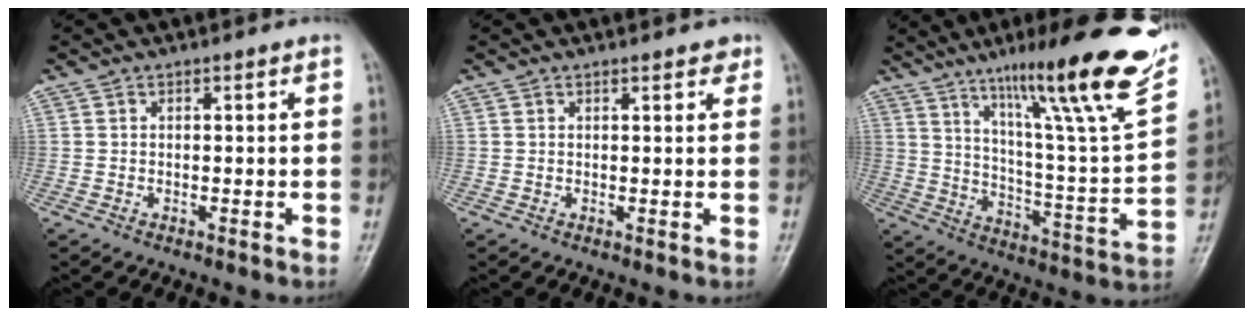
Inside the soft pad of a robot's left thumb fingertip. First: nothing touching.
{"total": 1.9, "force": [1.4, 0.9, 1.0], "torque": [0.000, -0.005, 0.013]}
{"total": 26.5, "force": [15.9, 3.3, 21.0], "torque": [-0.293, -0.052, 0.247]}